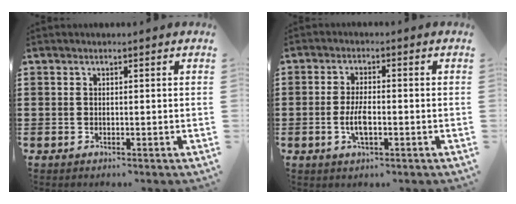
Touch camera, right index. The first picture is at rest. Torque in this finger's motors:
{"motor_torque": [1.10, 1.04, 0.52, 0.10]}